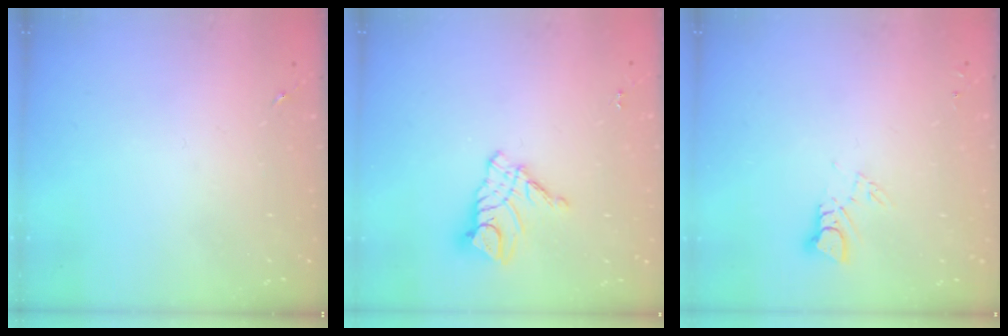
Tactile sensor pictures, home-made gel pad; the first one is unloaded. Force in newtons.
{"total": 10.8, "press": 10.7, "slide": 0.7}
{"total": 3.6, "press": 3.6, "slide": 0.2}